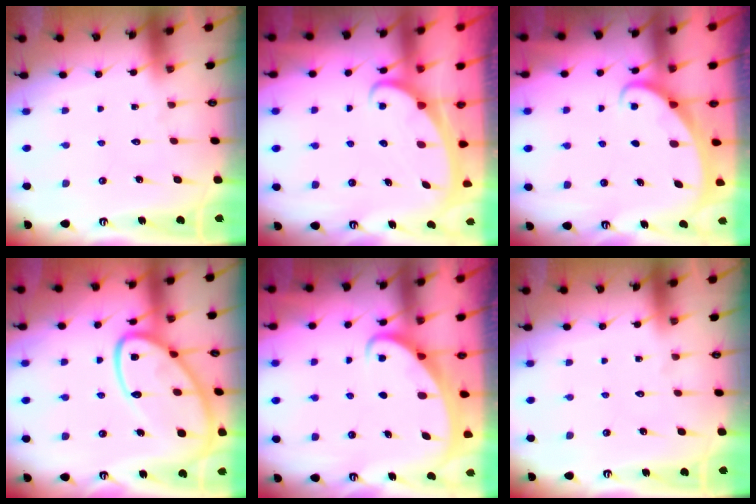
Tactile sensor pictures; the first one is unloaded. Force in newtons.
{"total": 2.3, "press": 2.3, "slide": 0.3}
{"total": 2.0, "press": 2.0, "slide": 0.1}
{"total": 19.5, "press": 19.4, "slide": 1.8}
{"total": 2.1, "press": 2.1, "slide": 0.3}
{"total": 0.0}